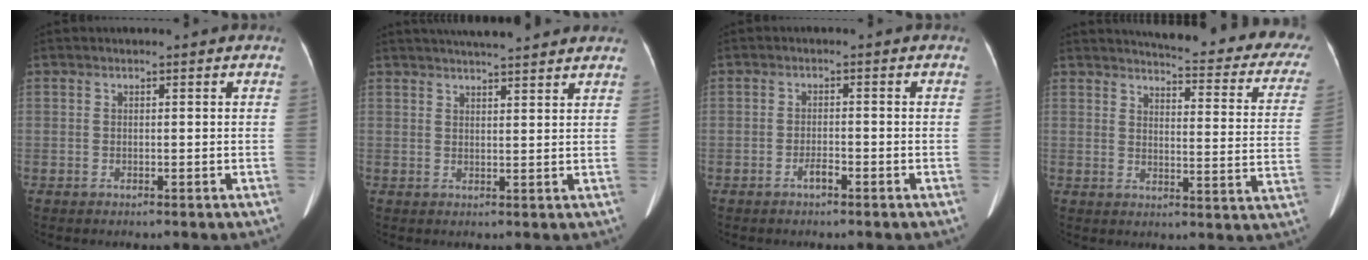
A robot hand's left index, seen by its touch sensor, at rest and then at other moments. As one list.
[{"total": 11.3, "force": [9.9, 1.2, 5.2], "torque": [-0.077, 0.027, 0.127]}, {"total": 1.7, "force": [-1.2, 0.3, 1.1], "torque": [-0.021, 0.000, -0.019]}, {"total": 22.6, "force": [20.1, 3.7, 9.6], "torque": [-0.107, -0.075, 0.210]}]